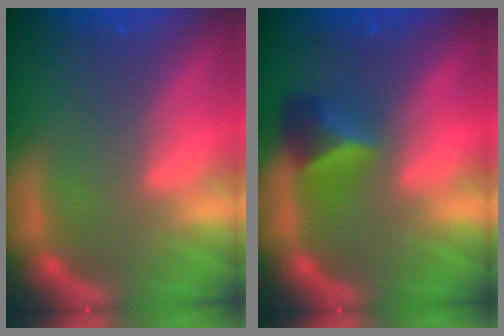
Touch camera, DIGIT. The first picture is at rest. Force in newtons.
{"total": 3.4}